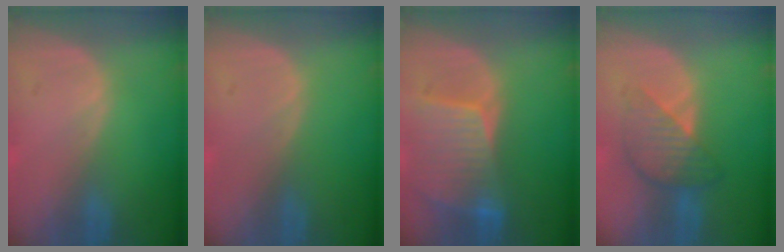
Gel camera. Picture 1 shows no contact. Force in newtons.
{"total": 0.0}
{"total": 8.4, "press": 7.6, "slide": 3.4}
{"total": 5.5, "press": 5.4, "slide": 0.4}